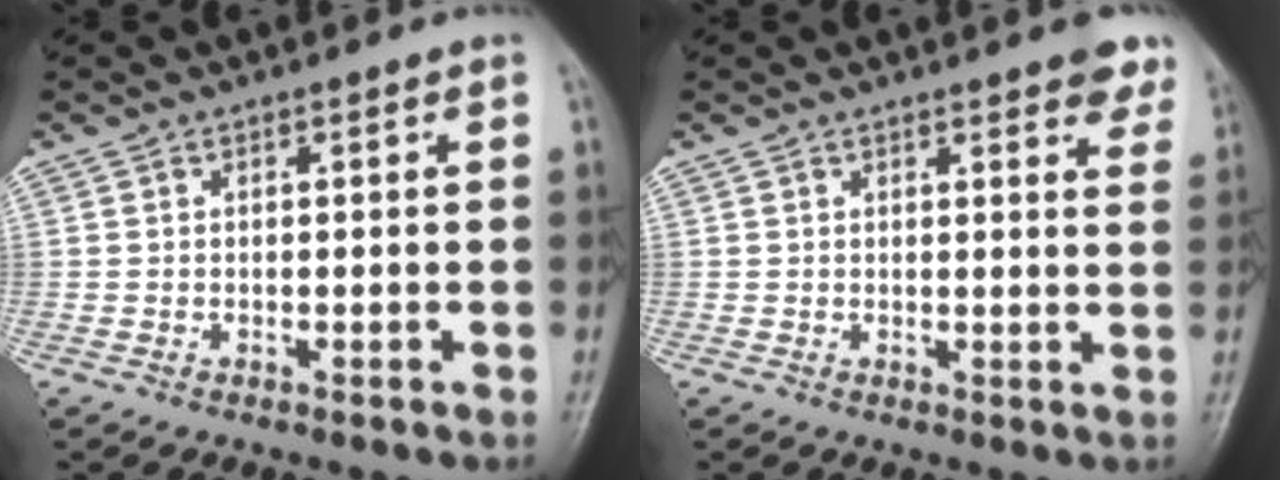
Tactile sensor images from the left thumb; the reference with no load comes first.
{"total": 6.3, "force": [4.8, 1.8, 3.7], "torque": [-0.019, -0.017, 0.046]}